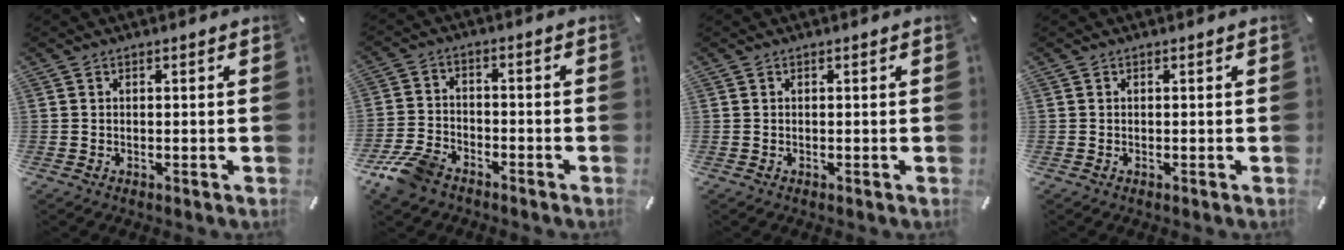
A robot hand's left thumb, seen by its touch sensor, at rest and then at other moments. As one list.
[{"total": 8.4, "force": [-6.2, 4.4, 3.6], "torque": [-0.080, 0.027, -0.120]}, {"total": 0.0}, {"total": 0.0}]